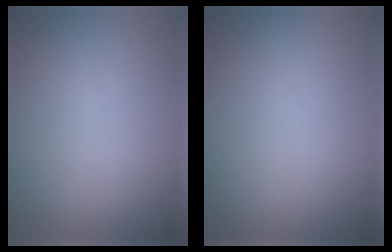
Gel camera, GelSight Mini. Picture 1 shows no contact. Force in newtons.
{"total": 0.0}